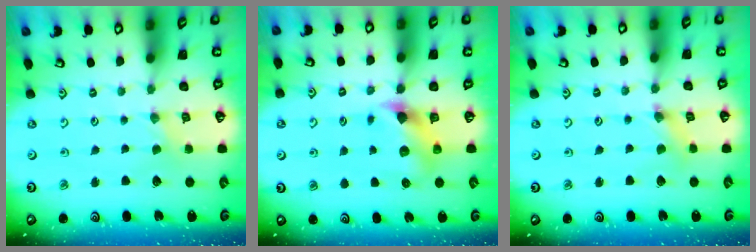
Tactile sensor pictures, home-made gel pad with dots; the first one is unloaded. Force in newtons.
{"total": 7.3, "press": 7.3, "slide": 0.6}
{"total": 2.4, "press": 2.3, "slide": 0.4}